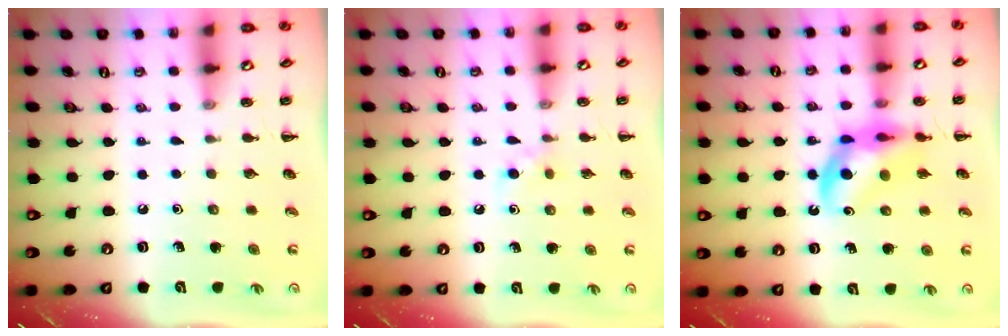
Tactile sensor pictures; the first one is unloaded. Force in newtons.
{"total": 3.9, "press": 3.6, "slide": 1.4}
{"total": 11.3, "press": 10.8, "slide": 3.2}